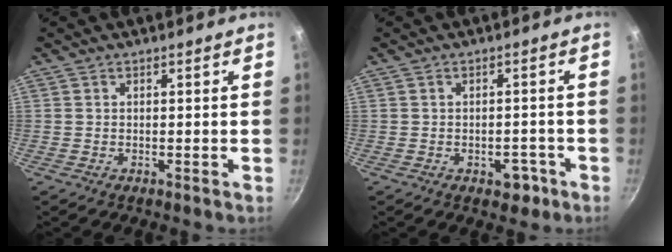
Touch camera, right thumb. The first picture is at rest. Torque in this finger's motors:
{"motor_torque": [0.40, 0.18, 0.41, -0.14, 0.14]}